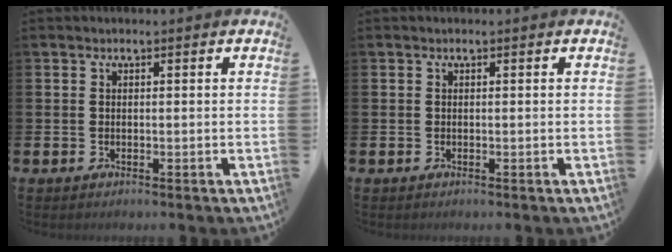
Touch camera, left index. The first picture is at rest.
{"total": 0.0}